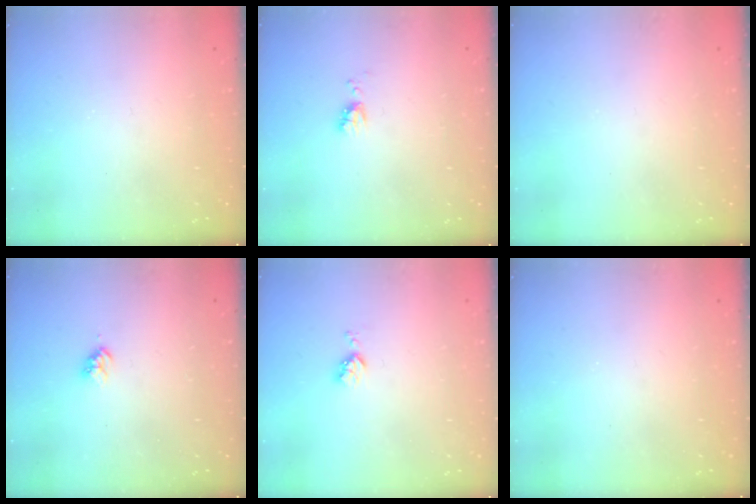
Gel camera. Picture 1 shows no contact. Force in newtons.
{"total": 4.3, "press": 4.2, "slide": 0.7}
{"total": 0.0}
{"total": 3.1, "press": 3.1, "slide": 0.4}
{"total": 4.3, "press": 4.3, "slide": 0.6}
{"total": 0.0}